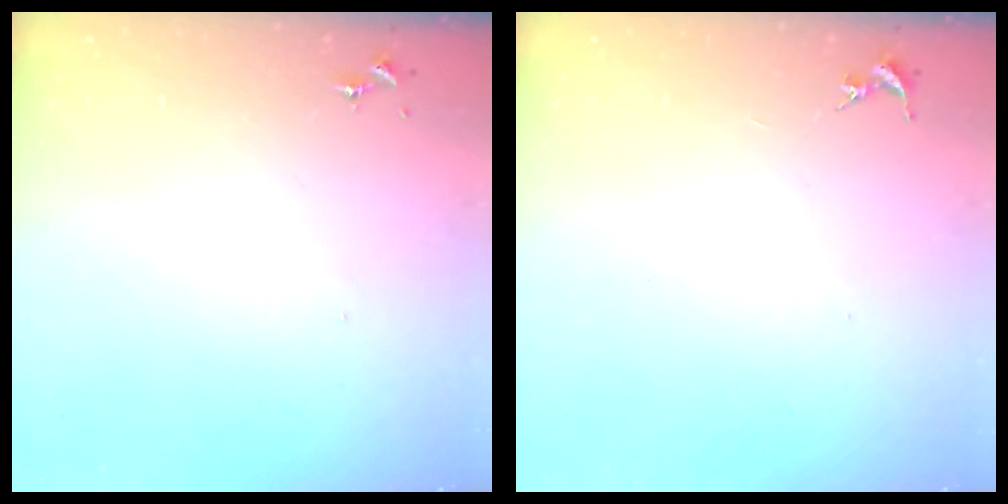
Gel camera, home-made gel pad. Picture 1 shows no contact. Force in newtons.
{"total": 0.0}